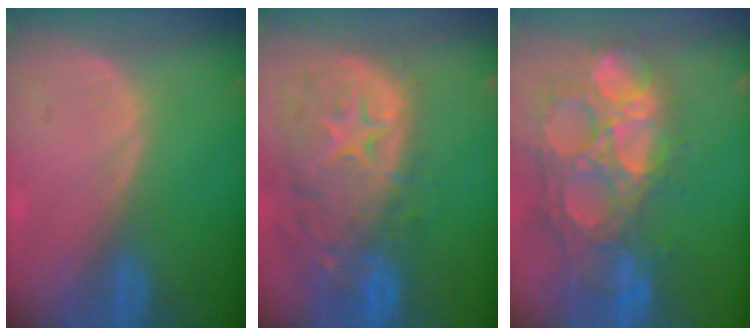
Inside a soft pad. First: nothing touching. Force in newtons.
{"total": 14.0, "press": 11.2, "slide": 8.3}
{"total": 15.0, "press": 12.4, "slide": 8.4}